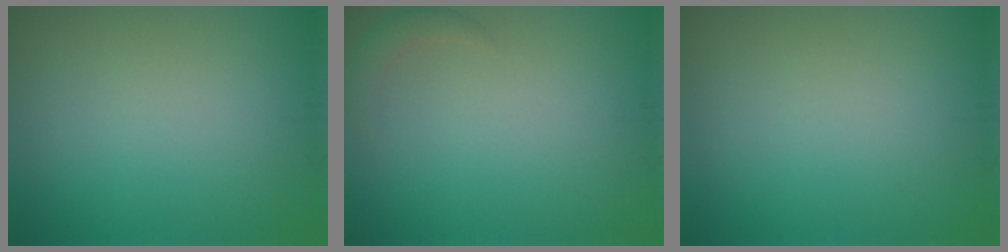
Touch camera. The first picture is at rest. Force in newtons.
{"total": 1.5, "press": 1.5, "slide": 0.1}
{"total": 0.0}